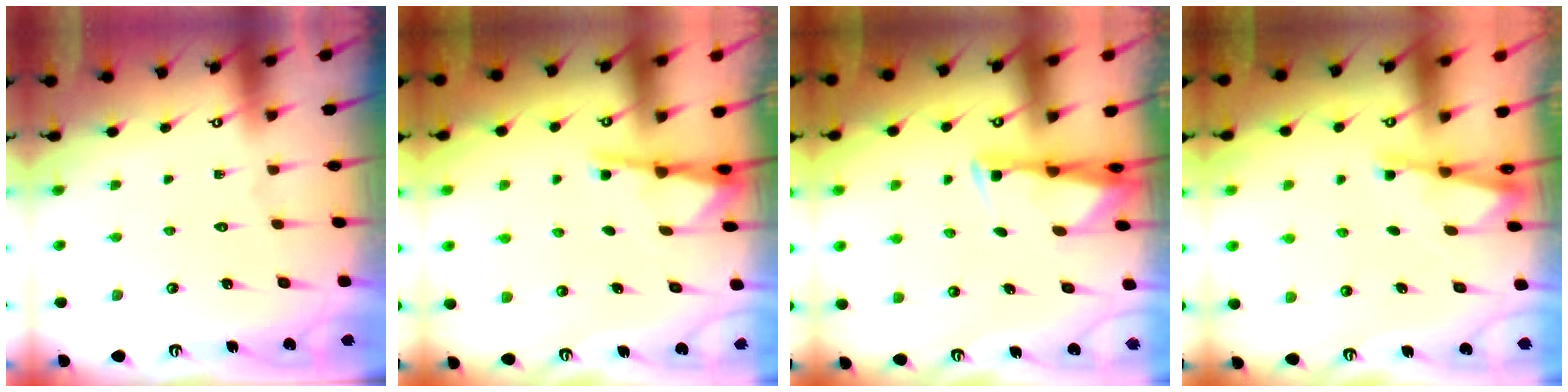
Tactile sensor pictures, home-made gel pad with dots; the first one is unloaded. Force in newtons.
{"total": 2.4, "press": 2.4, "slide": 0.3}
{"total": 2.9, "press": 2.9, "slide": 0.4}
{"total": 2.0, "press": 2.0, "slide": 0.4}